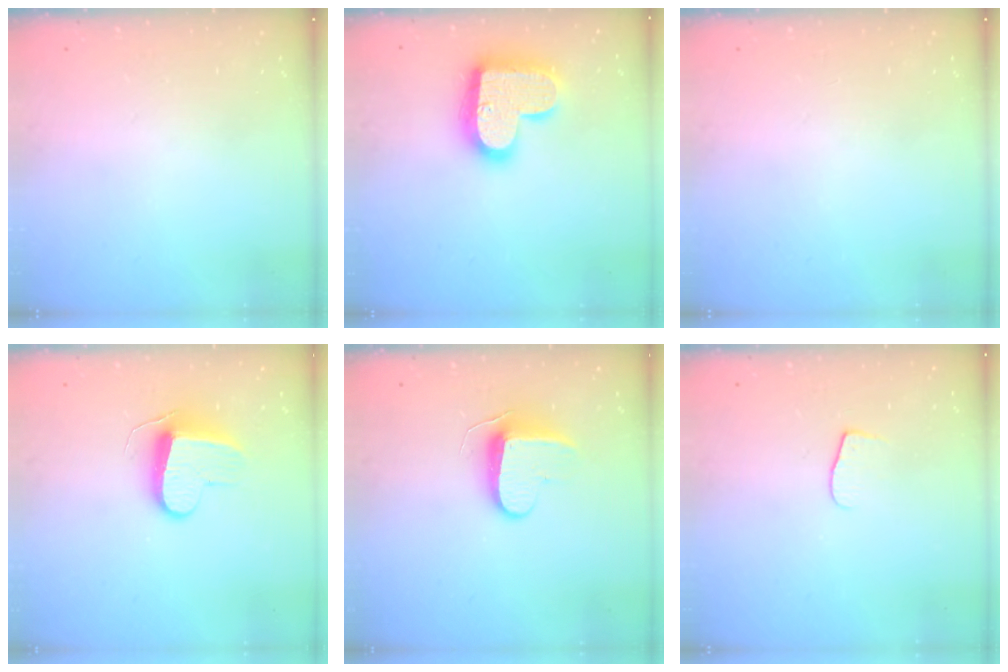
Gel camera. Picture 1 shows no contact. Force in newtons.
{"total": 18.9, "press": 18.9, "slide": 1.1}
{"total": 0.0}
{"total": 9.6, "press": 9.6, "slide": 0.2}
{"total": 9.1, "press": 9.1, "slide": 0.8}
{"total": 6.6, "press": 6.6, "slide": 0.5}